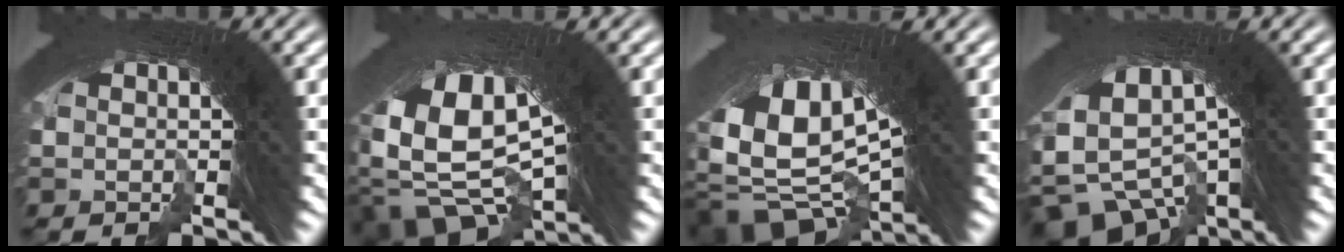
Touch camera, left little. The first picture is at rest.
{"total": 15.0, "force": [-2.9, 10.5, 10.4], "torque": [-0.235, -0.058, -0.033]}
{"total": 17.0, "force": [-1.5, 11.4, 12.5], "torque": [-0.275, -0.054, -0.007]}
{"total": 14.2, "force": [-2.4, 10.8, 8.8], "torque": [-0.203, -0.040, -0.033]}